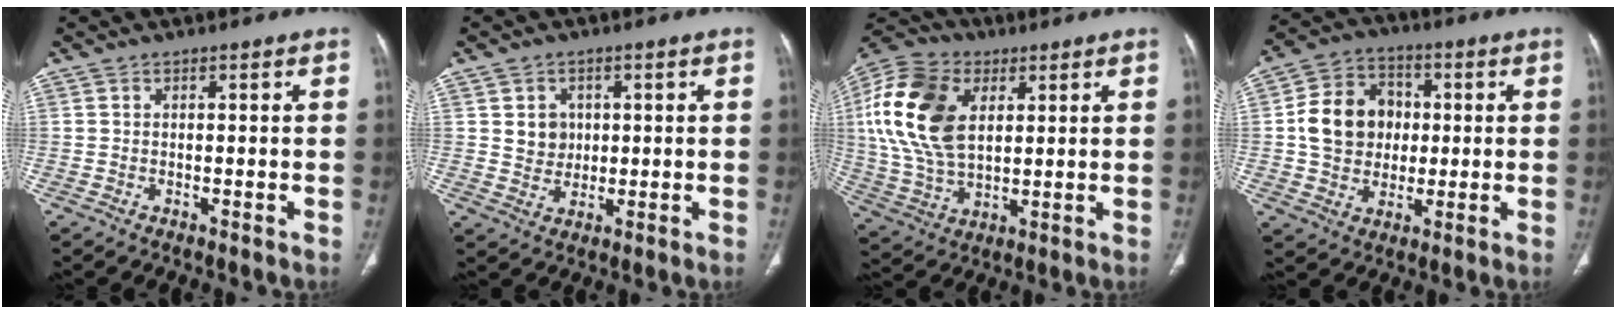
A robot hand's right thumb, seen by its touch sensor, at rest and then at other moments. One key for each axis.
{"total": 3.7, "fx": 0.6, "fy": 3.4, "fz": 1.3, "tx": 0.000, "ty": 0.002, "tz": 0.012}
{"total": 19.0, "fx": 5.0, "fy": 12.1, "fz": 13.7, "tx": -0.270, "ty": -0.003, "tz": 0.091}
{"total": 13.0, "fx": 0.8, "fy": 11.0, "fz": 6.9, "tx": -0.093, "ty": 0.016, "tz": 0.013}